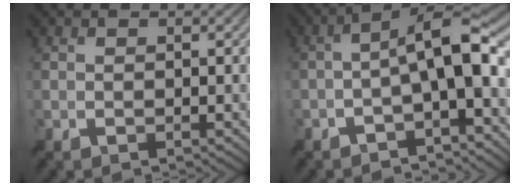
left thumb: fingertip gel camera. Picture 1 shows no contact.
{"total": 10.1, "force": [-2.1, 2.9, 9.5], "torque": [-0.150, 0.020, -0.040]}